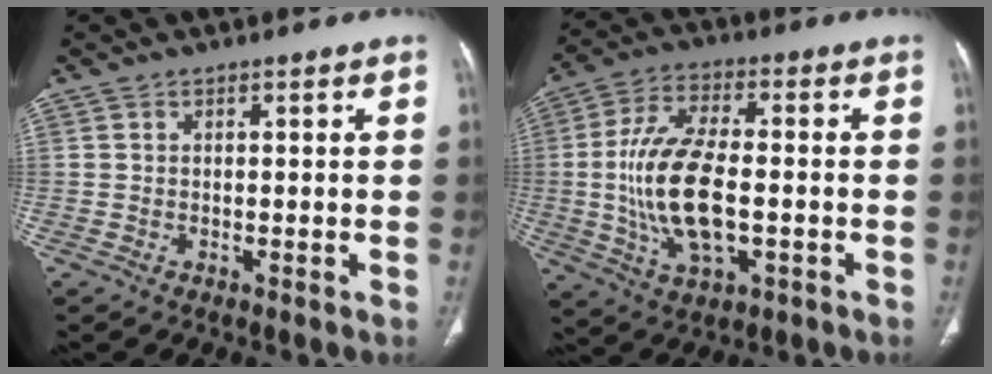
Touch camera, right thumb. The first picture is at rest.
{"total": 16.0, "force": [-1.8, 7.6, 14.0], "torque": [-0.278, 0.009, -0.029]}